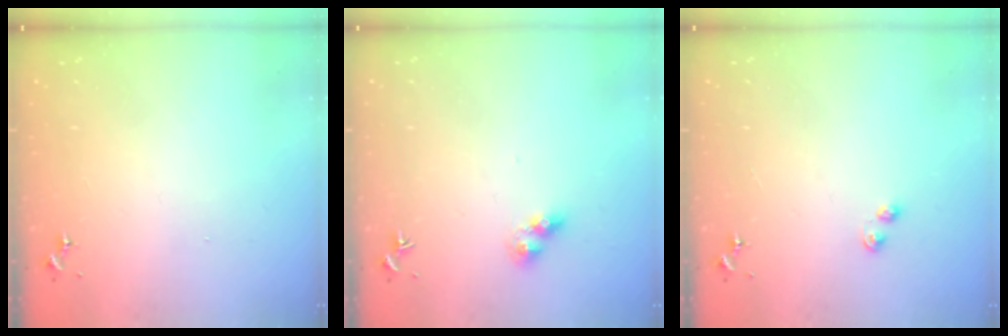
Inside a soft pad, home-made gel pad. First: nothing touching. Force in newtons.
{"total": 7.4, "press": 7.3, "slide": 0.6}
{"total": 3.0, "press": 2.9, "slide": 0.6}